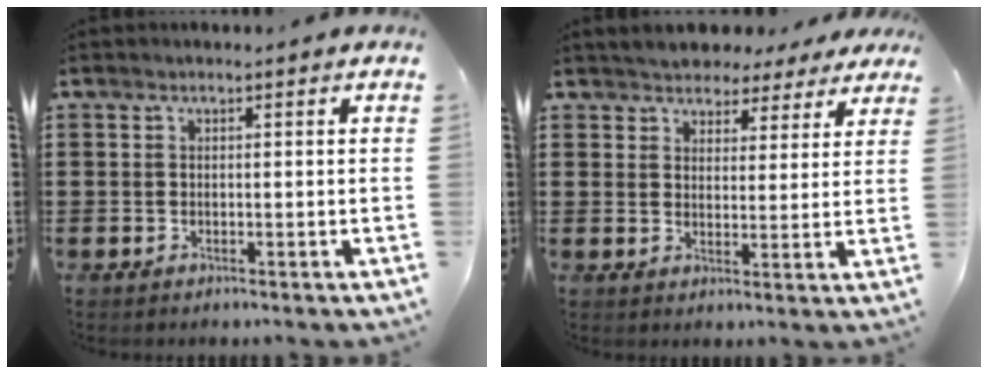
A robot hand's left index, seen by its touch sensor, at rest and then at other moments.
{"total": 3.8, "force": [3.6, 1.2, 0.0], "torque": [-0.012, -0.013, 0.063]}